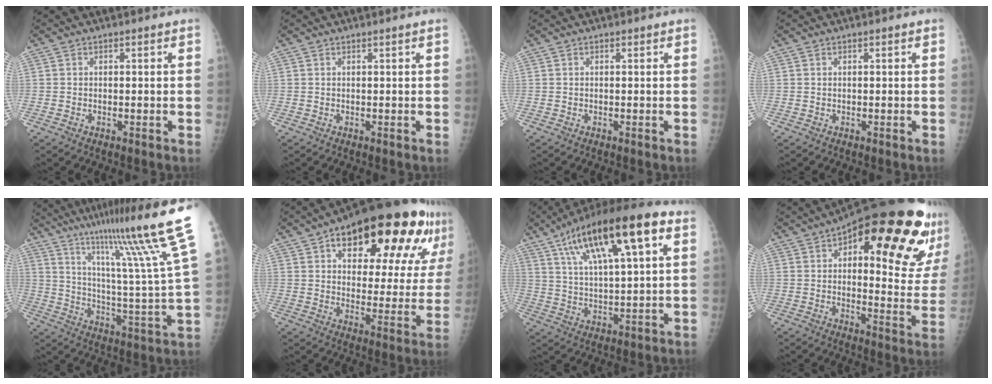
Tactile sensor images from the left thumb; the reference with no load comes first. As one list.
[{"total": 0.0}, {"total": 0.0}, {"total": 0.0}, {"total": 25.1, "force": [16.5, -0.5, 18.9], "torque": [-0.274, -0.090, 0.250]}, {"total": 27.7, "force": [14.7, 11.2, 20.6], "torque": [-0.256, -0.010, 0.208]}, {"total": 21.3, "force": [9.5, 6.2, 18.0], "torque": [-0.295, 0.006, 0.159]}, {"total": 27.2, "force": [14.4, 9.0, 21.3], "torque": [-0.246, -0.032, 0.191]}]